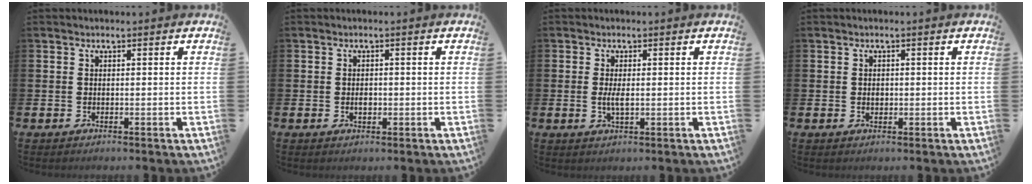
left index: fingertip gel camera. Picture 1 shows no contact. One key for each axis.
{"total": 1.3, "fx": -0.1, "fy": 0.9, "fz": 1.0, "tx": -0.004, "ty": -0.001, "tz": -0.007}
{"total": 2.3, "fx": 0.0, "fy": 0.8, "fz": 2.1, "tx": -0.035, "ty": -0.002, "tz": -0.002}
{"total": 0.9, "fx": 0.1, "fy": 0.7, "fz": 0.5, "tx": 0.003, "ty": 0.000, "tz": -0.003}